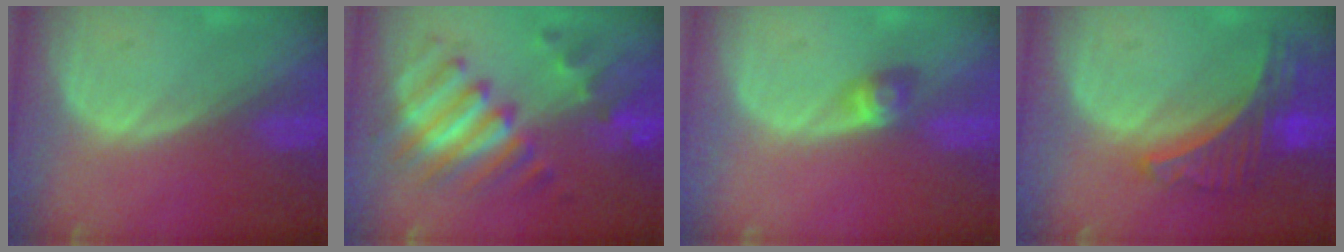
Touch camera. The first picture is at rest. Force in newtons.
{"total": 9.3, "press": 9.3, "slide": 0.6}
{"total": 2.9, "press": 2.6, "slide": 1.4}
{"total": 7.9, "press": 7.0, "slide": 3.7}